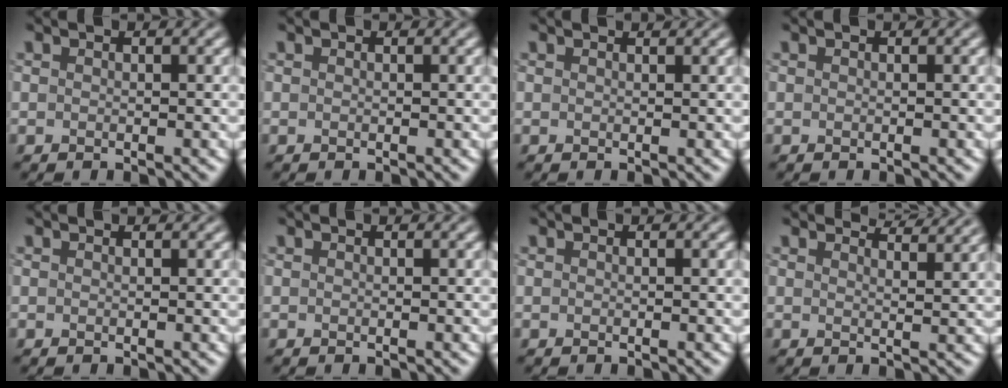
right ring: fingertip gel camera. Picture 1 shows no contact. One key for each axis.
{"total": 0.0}
{"total": 1.1, "fx": 1.1, "fy": 0.1, "fz": 0.2, "tx": -0.005, "ty": -0.004, "tz": 0.008}
{"total": 0.0}
{"total": 0.5, "fx": 0.5, "fy": 0.0, "fz": 0.1, "tx": 0.000, "ty": 0.000, "tz": 0.007}
{"total": 0.0}
{"total": 0.0}
{"total": 3.7, "fx": 3.6, "fy": 0.4, "fz": 0.8, "tx": -0.012, "ty": 0.004, "tz": 0.041}